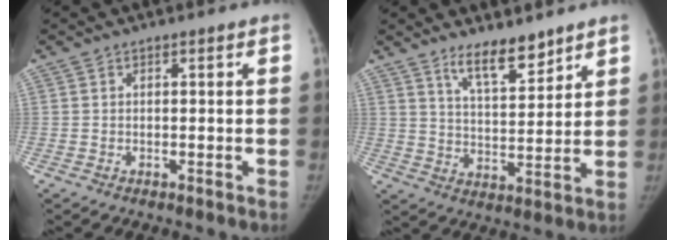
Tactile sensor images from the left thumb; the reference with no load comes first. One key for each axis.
{"total": 8.4, "fx": 6.5, "fy": 2.5, "fz": 4.6, "tx": -0.058, "ty": -0.055, "tz": 0.116}